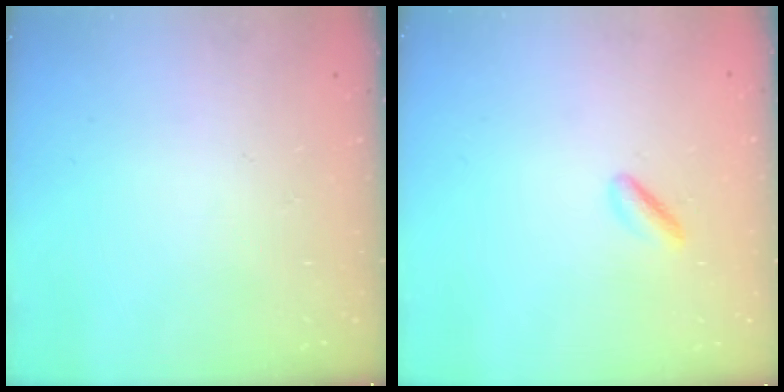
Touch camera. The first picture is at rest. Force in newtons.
{"total": 3.0, "press": 2.9, "slide": 0.8}